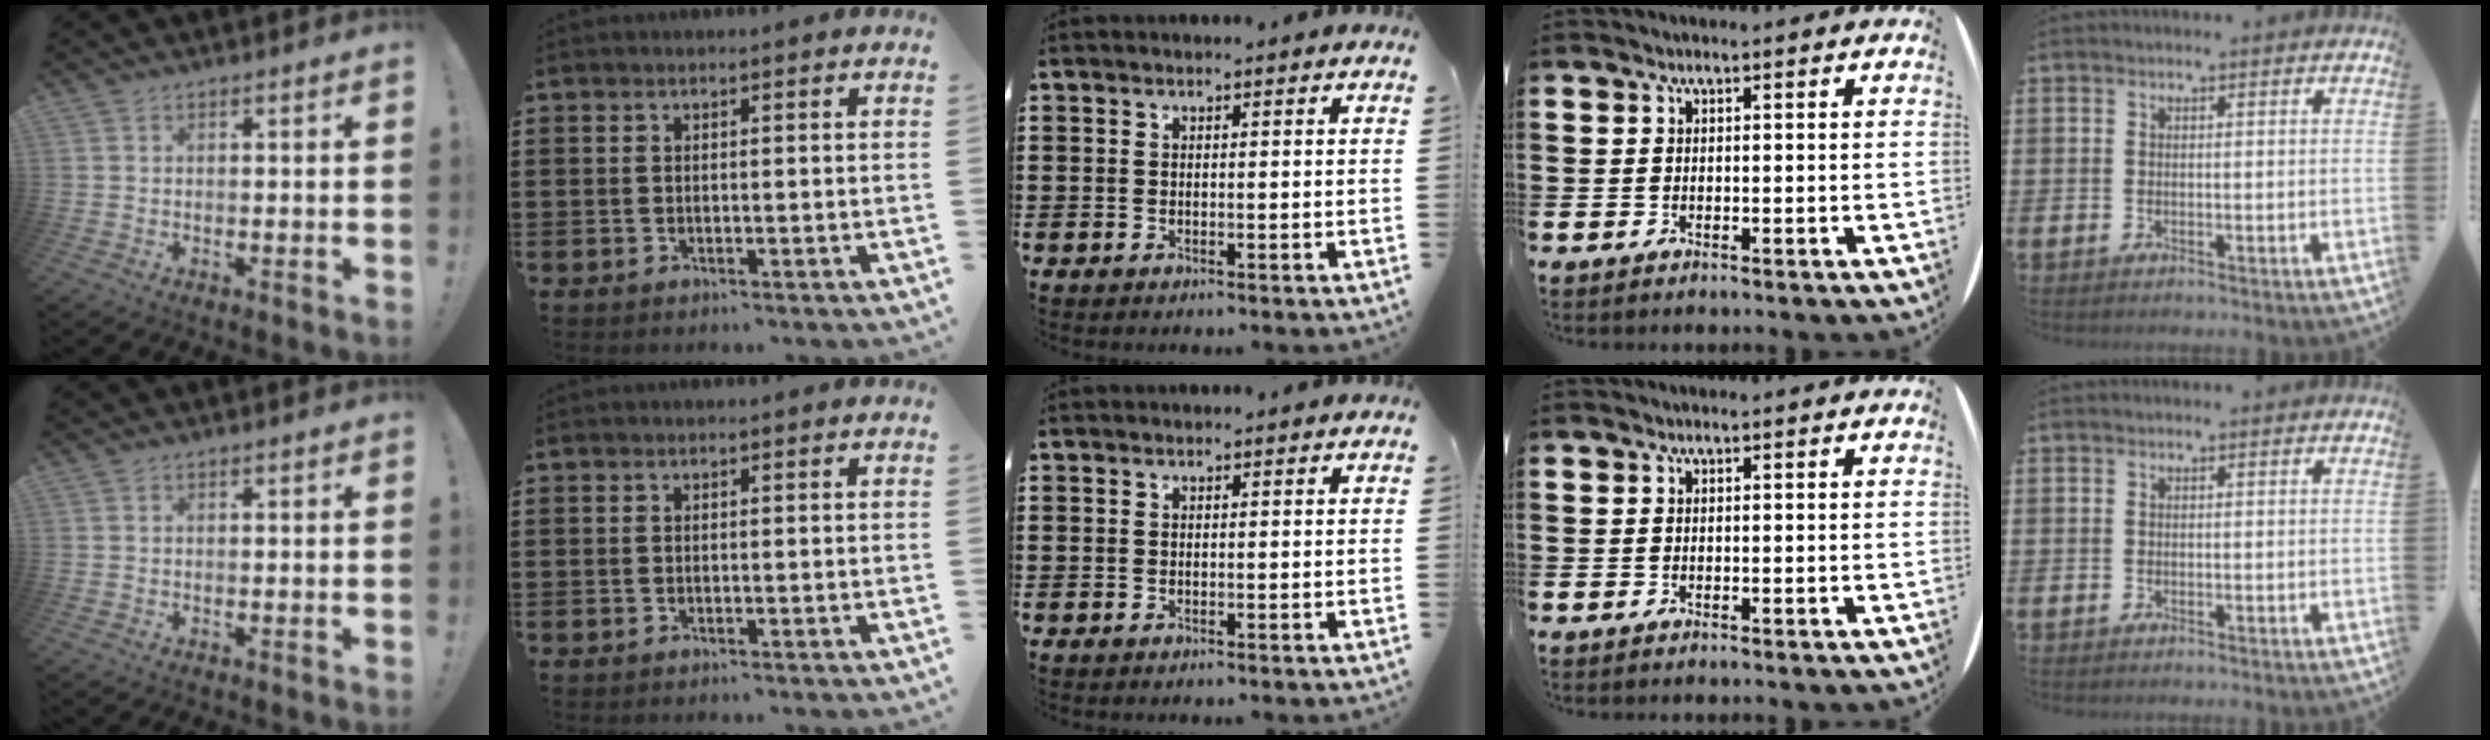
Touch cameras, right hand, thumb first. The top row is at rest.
{}